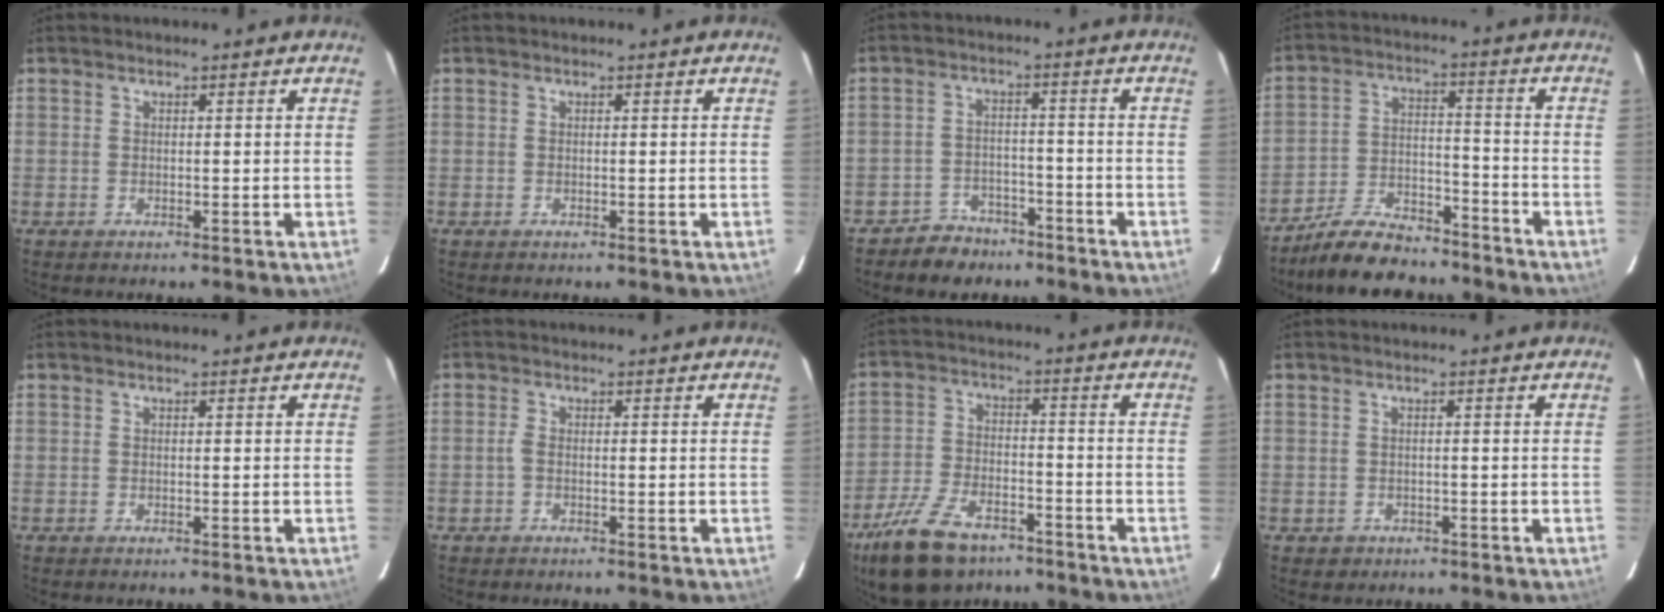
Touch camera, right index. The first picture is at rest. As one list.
[{"total": 0.0}, {"total": 6.3, "force": [-4.9, 3.9, 0.8], "torque": [-0.030, 0.023, -0.074]}, {"total": 13.4, "force": [-11.2, 4.9, 5.5], "torque": [-0.119, 0.011, -0.182]}, {"total": 0.0}, {"total": 1.2, "force": [-0.4, 0.5, 1.0], "torque": [-0.022, 0.003, -0.010]}, {"total": 15.2, "force": [-10.7, 7.4, 7.9], "torque": [-0.179, -0.013, -0.187]}, {"total": 1.7, "force": [-0.7, 1.5, 0.4], "torque": [-0.009, 0.002, -0.002]}]